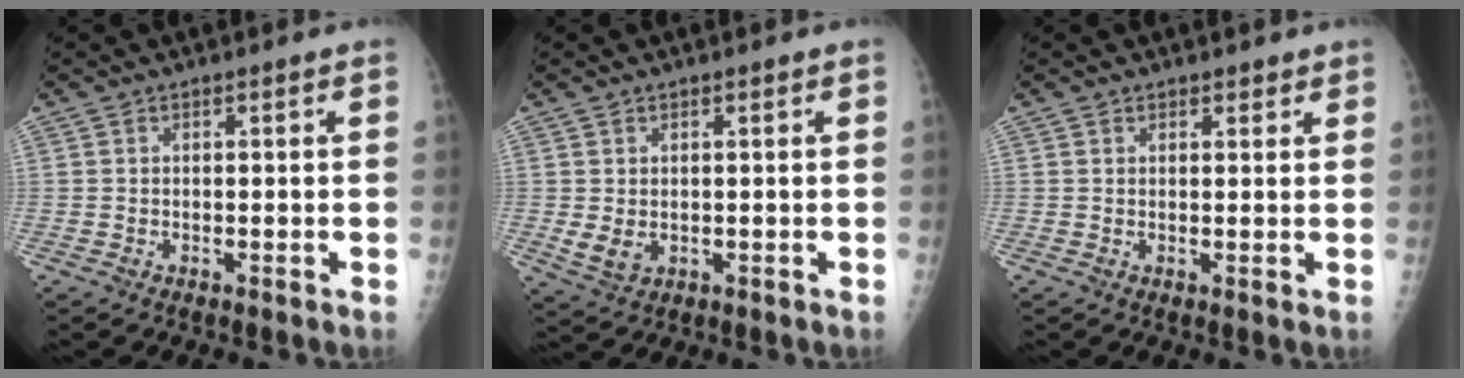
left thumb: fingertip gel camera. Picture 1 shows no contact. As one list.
[{"total": 3.4, "force": [0.1, 2.7, 2.1], "torque": [-0.032, -0.008, 0.012]}, {"total": 1.5, "force": [1.2, 0.9, 0.2], "torque": [0.015, -0.007, 0.011]}]